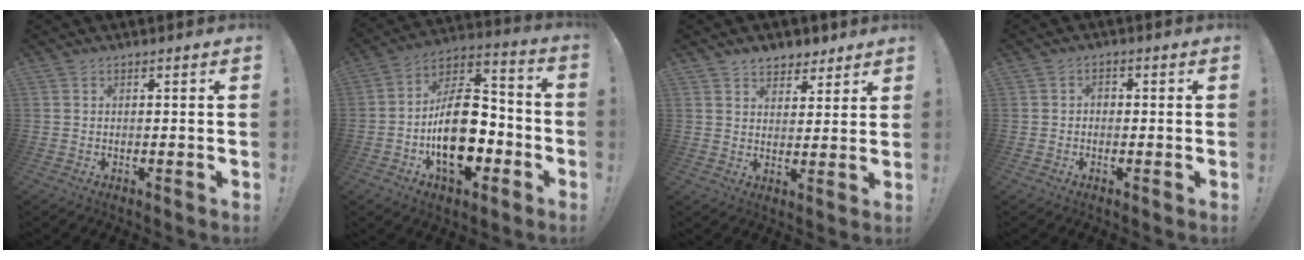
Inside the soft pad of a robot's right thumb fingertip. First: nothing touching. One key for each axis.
{"total": 21.1, "fx": -5.7, "fy": 12.3, "fz": 16.2, "tx": -0.271, "ty": 0.037, "tz": -0.082}
{"total": 6.2, "fx": 4.7, "fy": 3.8, "fz": 1.2, "tx": -0.007, "ty": -0.032, "tz": 0.088}
{"total": 1.6, "fx": -0.8, "fy": 1.1, "fz": 0.9, "tx": -0.020, "ty": 0.009, "tz": -0.015}